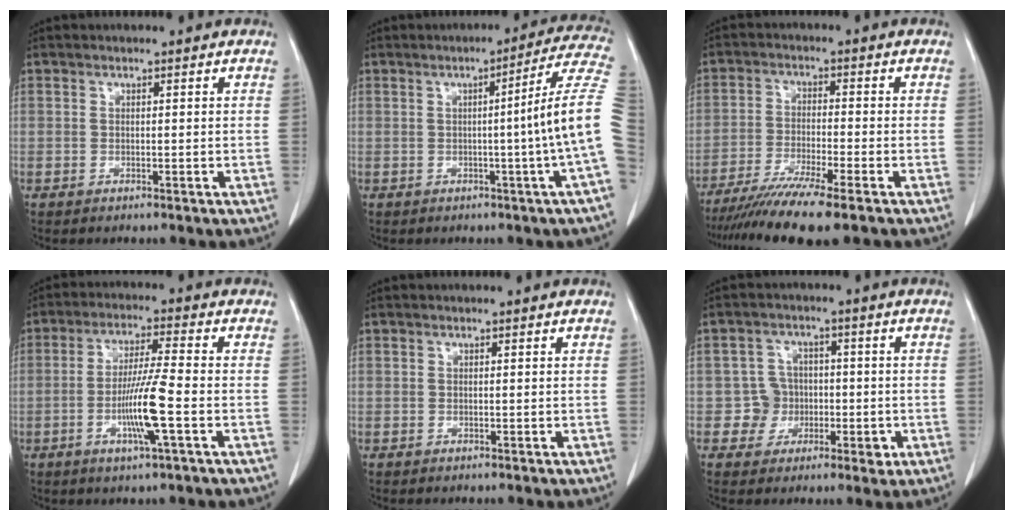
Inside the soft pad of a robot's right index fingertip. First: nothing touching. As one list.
[{"total": 10.9, "force": [-1.1, -2.6, 10.6], "torque": [-0.121, 0.006, -0.021]}, {"total": 10.5, "force": [-8.2, -0.6, 6.4], "torque": [-0.106, -0.027, -0.135]}, {"total": 8.9, "force": [-2.6, -0.5, 8.5], "torque": [-0.164, -0.010, -0.051]}, {"total": 0.0}, {"total": 5.2, "force": [-0.9, 5.0, 0.8], "torque": [0.006, 0.017, -0.010]}]